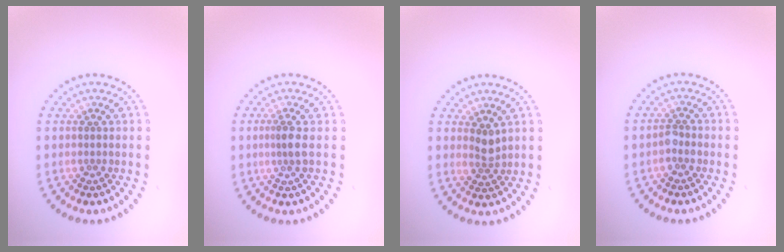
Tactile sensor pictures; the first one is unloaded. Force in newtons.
{"total": 1.7, "press": 1.3, "slide": 1.1}
{"total": 1.7, "press": 1.2, "slide": 1.1}
{"total": 1.2, "press": 1.1, "slide": 0.4}